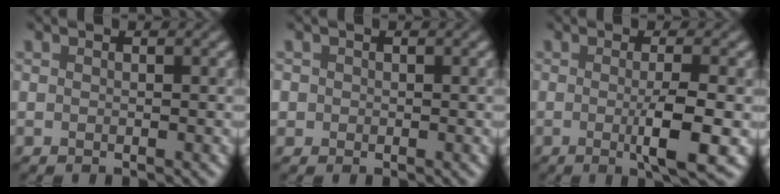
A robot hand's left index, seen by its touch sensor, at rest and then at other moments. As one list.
[{"total": 0.9, "force": [0.0, 0.9, 0.1], "torque": [0.007, -0.002, -0.003]}, {"total": 4.4, "force": [-0.7, 0.6, 4.3], "torque": [-0.069, -0.009, -0.010]}]